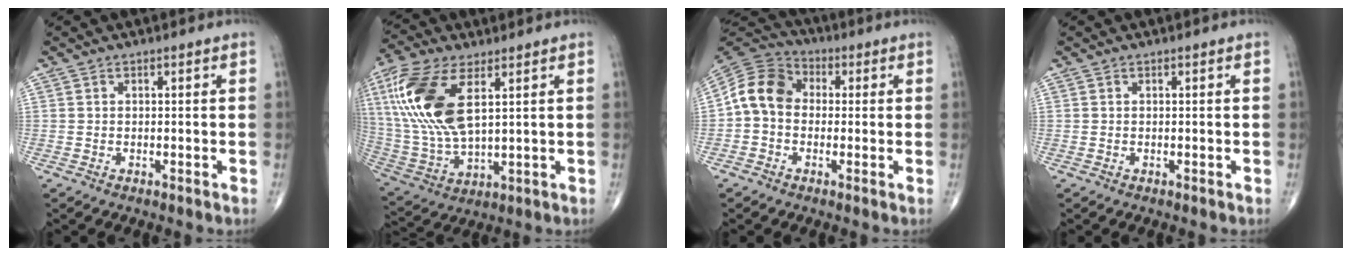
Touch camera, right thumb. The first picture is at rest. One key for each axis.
{"total": 18.5, "fx": 5.8, "fy": 8.3, "fz": 15.5, "tx": -0.343, "ty": -0.013, "tz": 0.115}
{"total": 9.5, "fx": -0.2, "fy": 7.6, "fz": 5.7, "tx": -0.095, "ty": 0.031, "tz": -0.020}
{"total": 0.0}